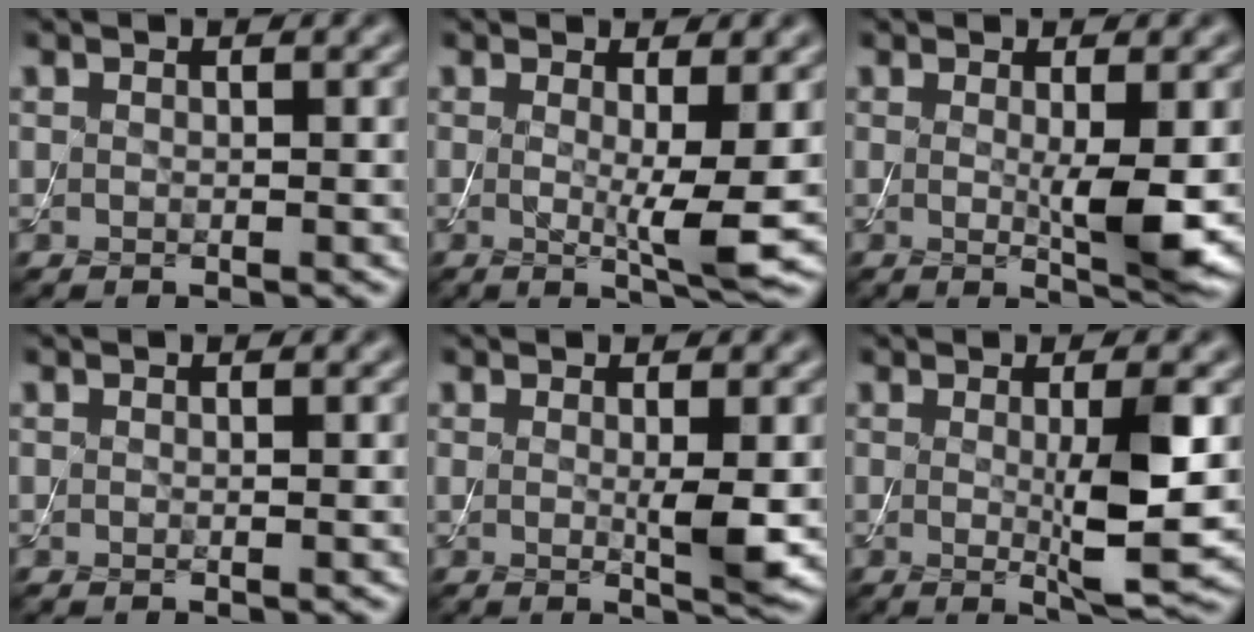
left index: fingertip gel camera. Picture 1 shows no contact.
{"total": 3.7, "force": [0.1, 0.4, 3.7], "torque": [-0.061, -0.017, 0.003]}
{"total": 3.6, "force": [0.1, 0.4, 3.6], "torque": [-0.057, -0.011, 0.005]}
{"total": 0.0}
{"total": 2.4, "force": [0.1, 0.2, 2.4], "torque": [-0.040, -0.009, 0.003]}
{"total": 5.2, "force": [0.0, 0.7, 5.1], "torque": [-0.083, -0.011, 0.004]}